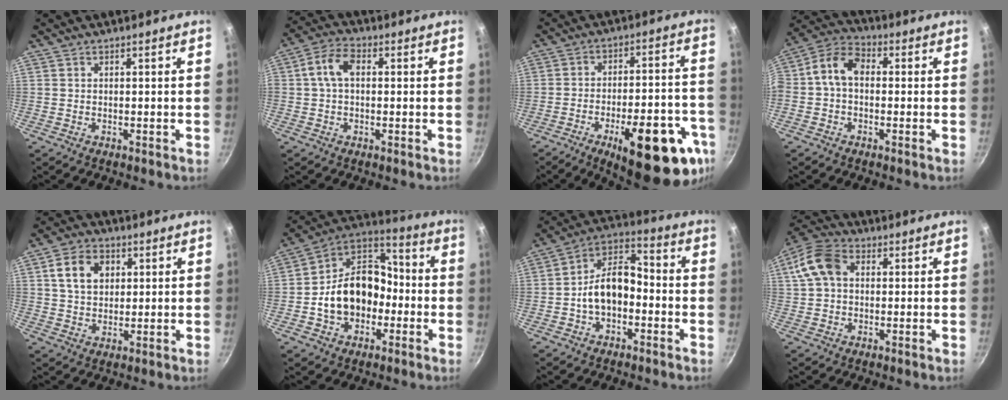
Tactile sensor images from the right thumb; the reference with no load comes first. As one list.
[{"total": 6.6, "force": [0.9, 4.1, 5.1], "torque": [-0.099, 0.022, 0.008]}, {"total": 23.6, "force": [-11.2, 8.6, 18.9], "torque": [-0.202, 0.040, -0.147]}, {"total": 8.8, "force": [0.1, 6.2, 6.3], "torque": [-0.116, 0.032, -0.019]}, {"total": 9.0, "force": [2.6, 6.7, 5.4], "torque": [-0.078, 0.005, 0.041]}, {"total": 17.4, "force": [-3.5, 13.2, 10.8], "torque": [-0.148, 0.062, -0.069]}, {"total": 11.6, "force": [-2.4, 7.4, 8.6], "torque": [-0.120, 0.054, -0.053]}, {"total": 10.1, "force": [1.9, 7.2, 6.8], "torque": [-0.121, 0.022, 0.021]}]